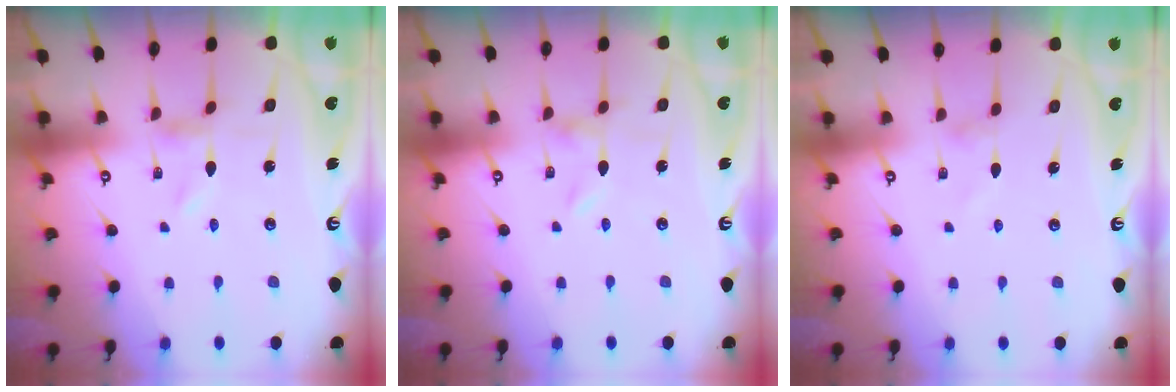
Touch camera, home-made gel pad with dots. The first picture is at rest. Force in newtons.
{"total": 0.0}
{"total": 0.0}